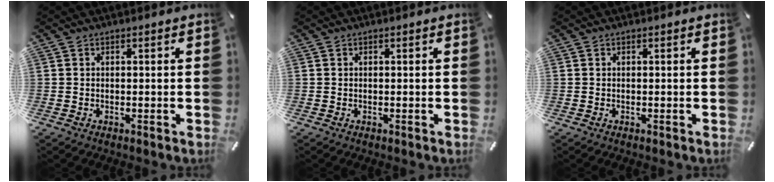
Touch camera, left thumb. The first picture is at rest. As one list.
[{"total": 0.0}, {"total": 0.0}]